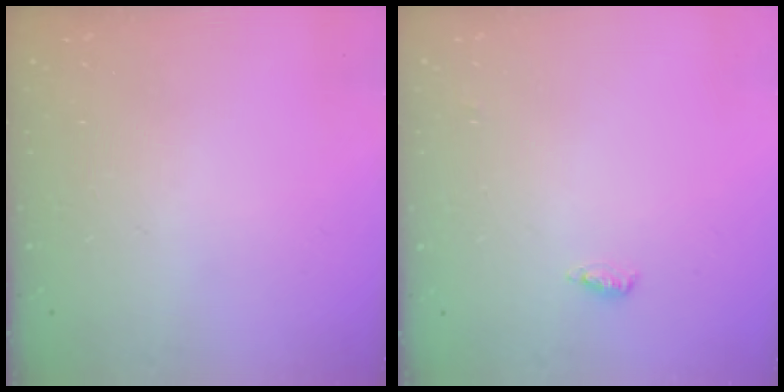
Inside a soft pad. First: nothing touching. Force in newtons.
{"total": 4.0, "press": 3.9, "slide": 1.1}